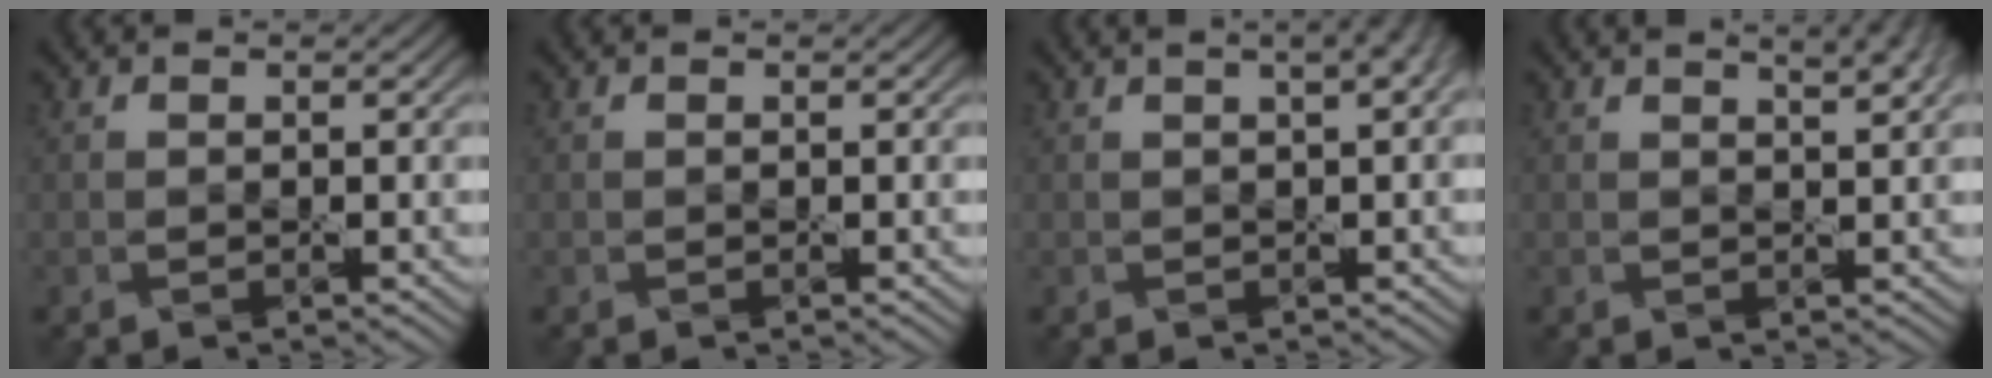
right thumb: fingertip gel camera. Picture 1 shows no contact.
{"total": 0.0}
{"total": 5.9, "force": [2.7, 2.4, 4.8], "torque": [-0.043, 0.024, 0.021]}
{"total": 5.2, "force": [3.2, 1.7, 3.8], "torque": [-0.043, 0.018, 0.020]}